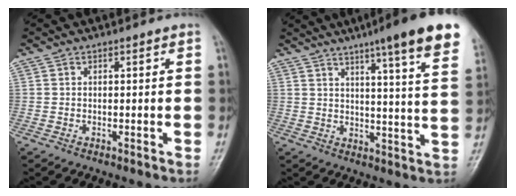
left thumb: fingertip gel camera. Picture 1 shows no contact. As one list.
[{"total": 18.0, "force": [12.0, 1.4, 13.4], "torque": [-0.164, -0.043, 0.143]}]